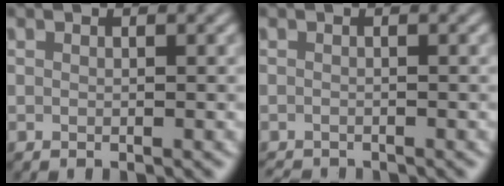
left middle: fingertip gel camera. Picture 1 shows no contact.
{"total": 1.3, "force": [-1.3, 0.1, 0.1], "torque": [0.005, -0.006, -0.020]}